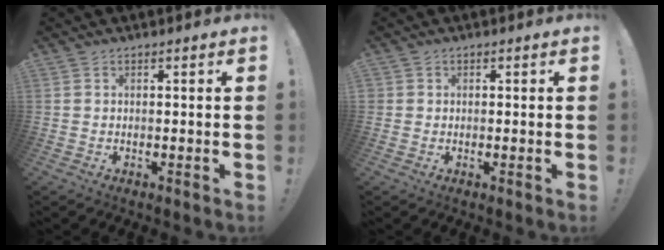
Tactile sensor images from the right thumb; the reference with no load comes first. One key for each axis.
{"total": 0.9, "fx": 0.1, "fy": 0.9, "fz": -0.1, "tx": -0.003, "ty": 0.005, "tz": 0.004}